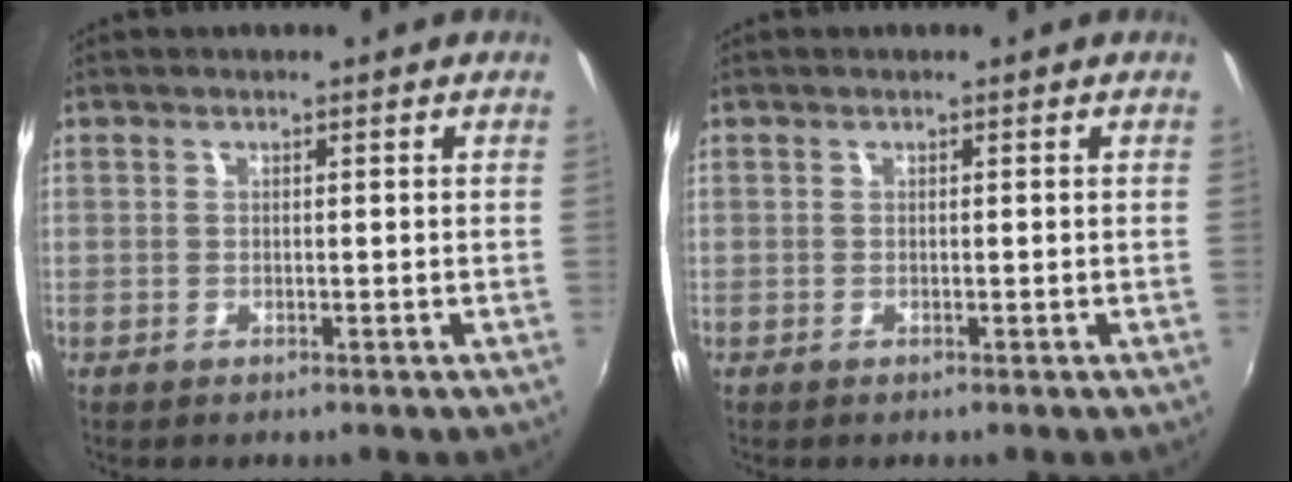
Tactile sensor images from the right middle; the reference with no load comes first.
{"total": 0.0}